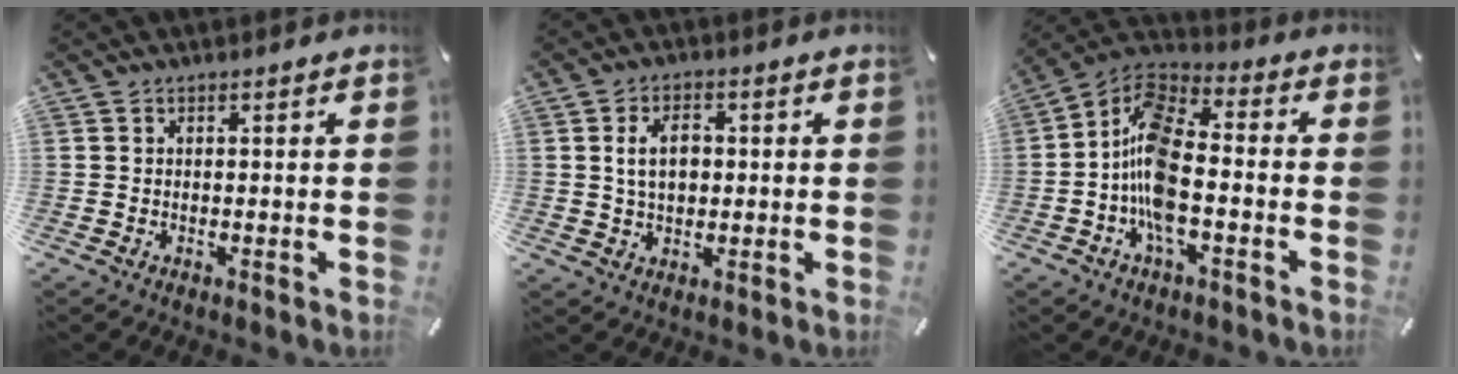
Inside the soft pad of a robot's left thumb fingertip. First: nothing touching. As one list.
[{"total": 6.5, "force": [0.7, 4.3, 4.8], "torque": [-0.086, 0.003, 0.007]}, {"total": 12.6, "force": [-4.2, 6.1, 10.2], "torque": [-0.228, 0.002, -0.083]}]